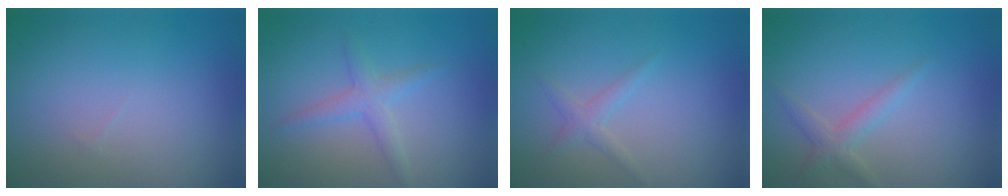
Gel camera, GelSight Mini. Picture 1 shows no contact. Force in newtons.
{"total": 2.0, "press": 2.0, "slide": 0.1}
{"total": 1.2, "press": 1.2, "slide": 0.1}
{"total": 1.7, "press": 1.6, "slide": 0.1}